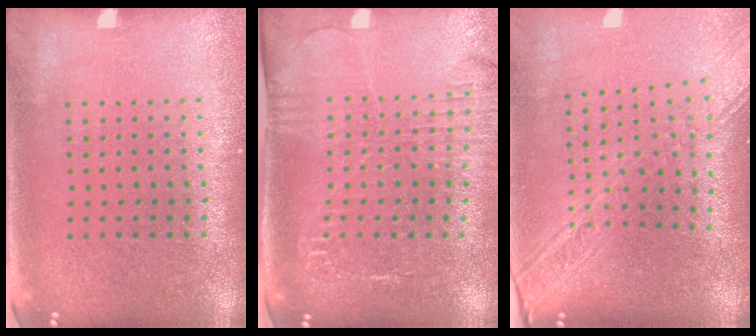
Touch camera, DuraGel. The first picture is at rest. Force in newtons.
{"total": 1.9, "press": 1.9, "slide": 0.3}
{"total": 2.7, "press": 2.1, "slide": 1.6}